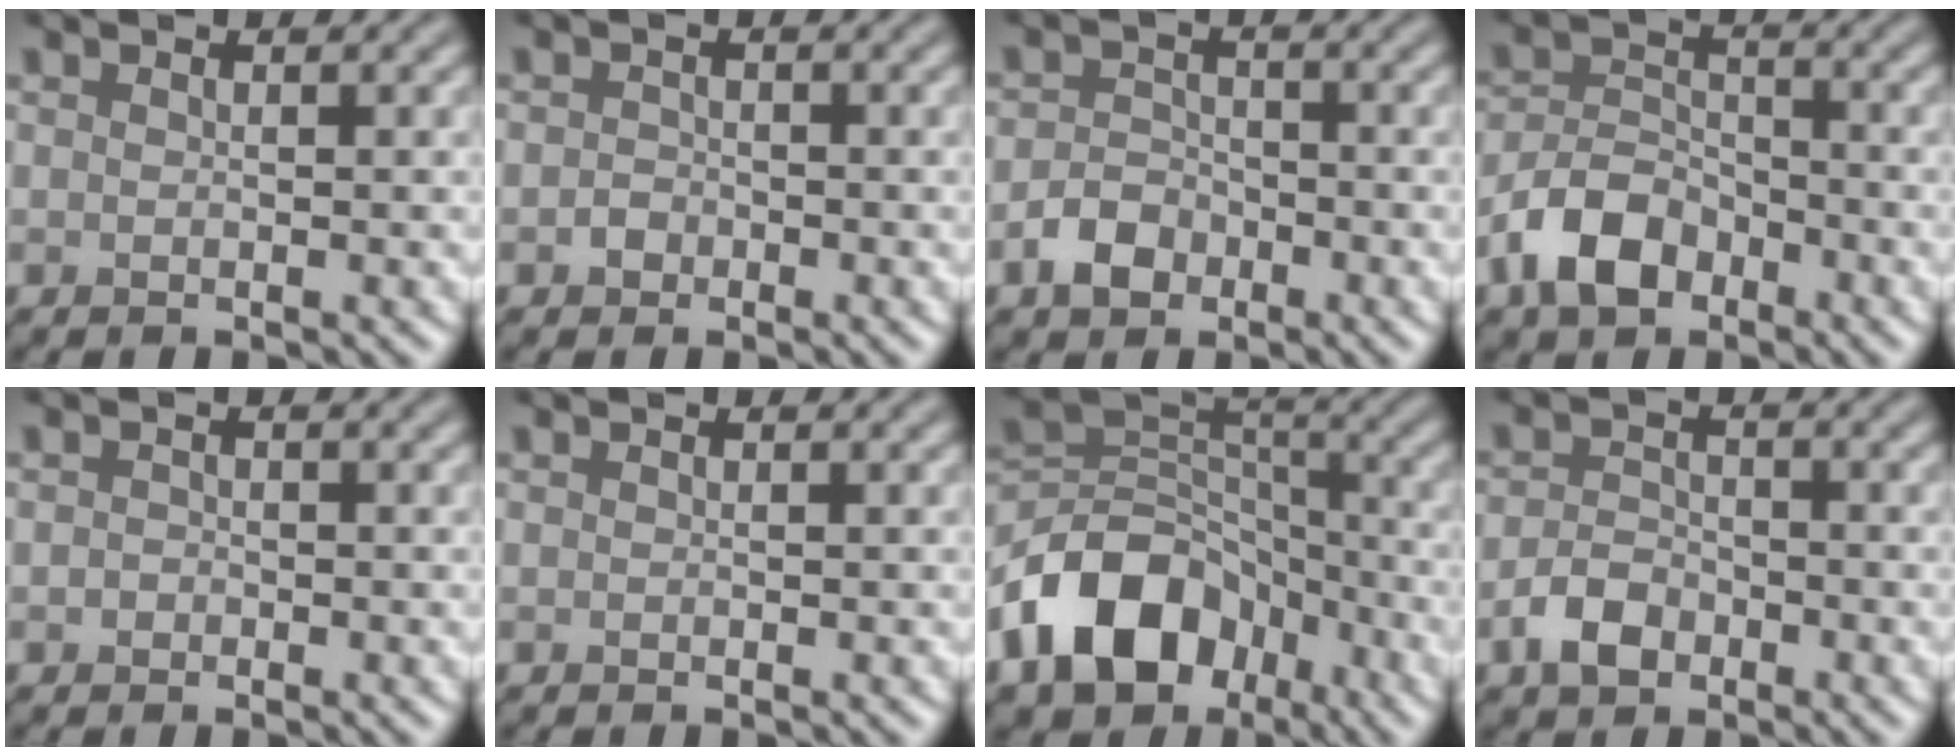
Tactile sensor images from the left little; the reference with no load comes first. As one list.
[{"total": 1.0, "force": [-0.5, 0.8, 0.3], "torque": [-0.003, -0.001, -0.011]}, {"total": 2.8, "force": [-1.6, 1.9, 1.3], "torque": [-0.020, 0.006, -0.034]}, {"total": 4.9, "force": [-2.9, 2.9, 2.6], "torque": [-0.050, 0.003, -0.064]}, {"total": 0.7, "force": [-0.3, 0.6, 0.2], "torque": [-0.001, -0.004, -0.007]}, {"total": 0.0}, {"total": 10.0, "force": [-5.4, 6.7, 5.1], "torque": [-0.088, 0.003, -0.110]}, {"total": 2.9, "force": [-1.6, 1.9, 1.6], "torque": [-0.030, 0.004, -0.036]}]